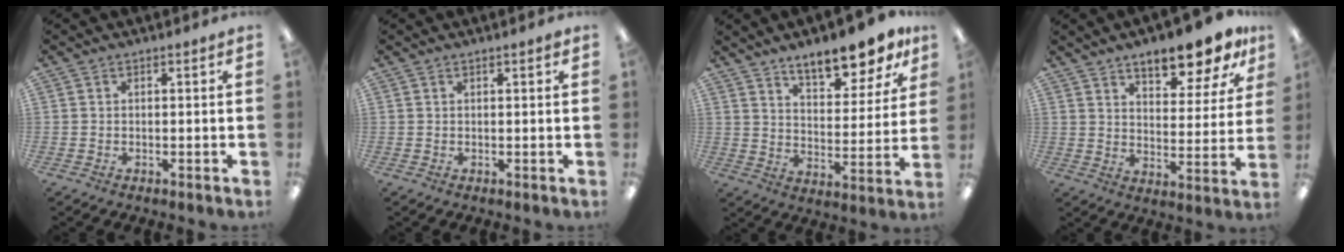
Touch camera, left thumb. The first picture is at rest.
{"total": 0.9, "force": [0.6, 0.2, 0.6], "torque": [-0.013, 0.002, 0.010]}
{"total": 12.1, "force": [10.1, 3.7, 5.4], "torque": [-0.073, -0.067, 0.177]}
{"total": 12.5, "force": [10.2, 3.6, 6.2], "torque": [-0.081, -0.070, 0.173]}